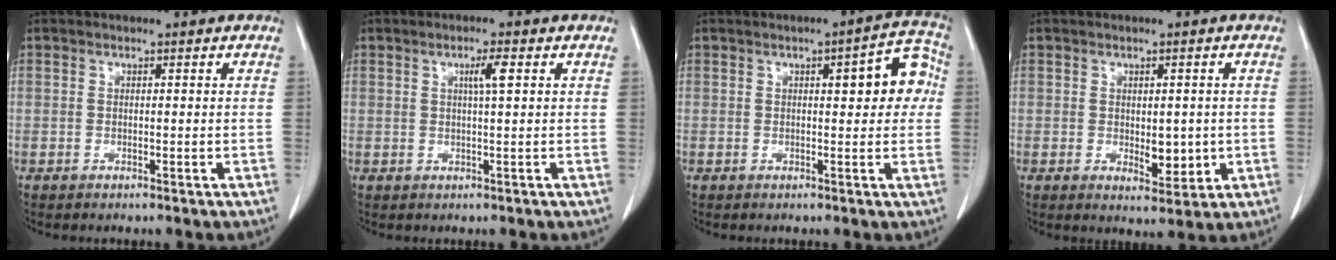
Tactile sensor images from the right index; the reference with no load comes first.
{"total": 2.7, "force": [1.0, -0.1, 2.5], "torque": [-0.039, 0.003, 0.015]}
{"total": 7.6, "force": [1.6, 2.3, 7.0], "torque": [-0.073, 0.025, 0.014]}
{"total": 4.5, "force": [-0.4, 2.4, 3.8], "torque": [-0.045, -0.006, 0.004]}